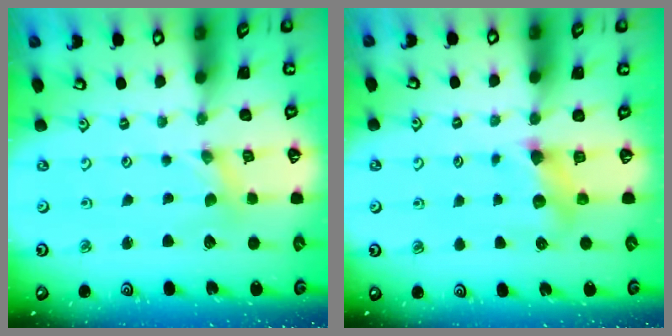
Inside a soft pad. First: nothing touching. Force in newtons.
{"total": 6.6, "press": 6.6, "slide": 0.2}